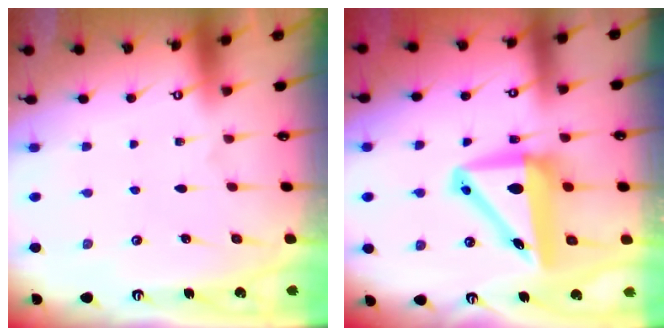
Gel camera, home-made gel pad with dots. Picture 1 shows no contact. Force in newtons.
{"total": 10.7, "press": 10.3, "slide": 3.0}